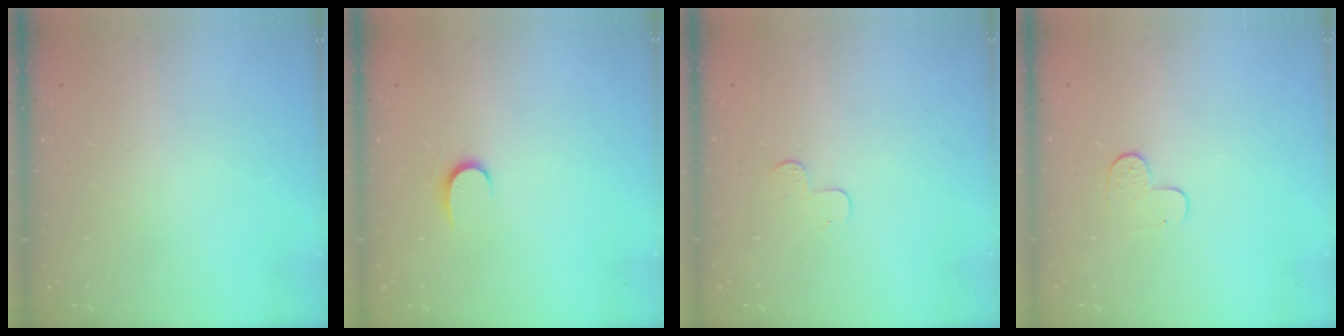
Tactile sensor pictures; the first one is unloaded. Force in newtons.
{"total": 4.9, "press": 4.8, "slide": 0.5}
{"total": 3.9, "press": 3.9, "slide": 0.4}
{"total": 4.3, "press": 4.2, "slide": 0.4}